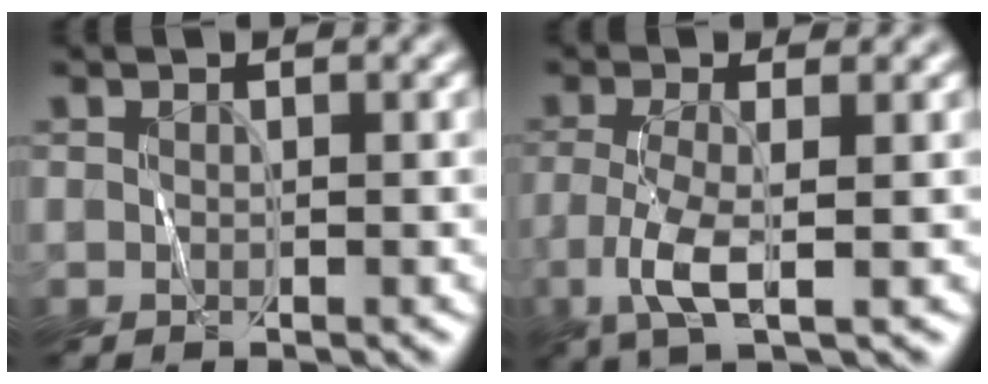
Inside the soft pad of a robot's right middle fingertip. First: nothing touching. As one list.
[{"total": 3.6, "force": [-1.5, 0.5, 3.2], "torque": [-0.079, -0.004, -0.032]}]